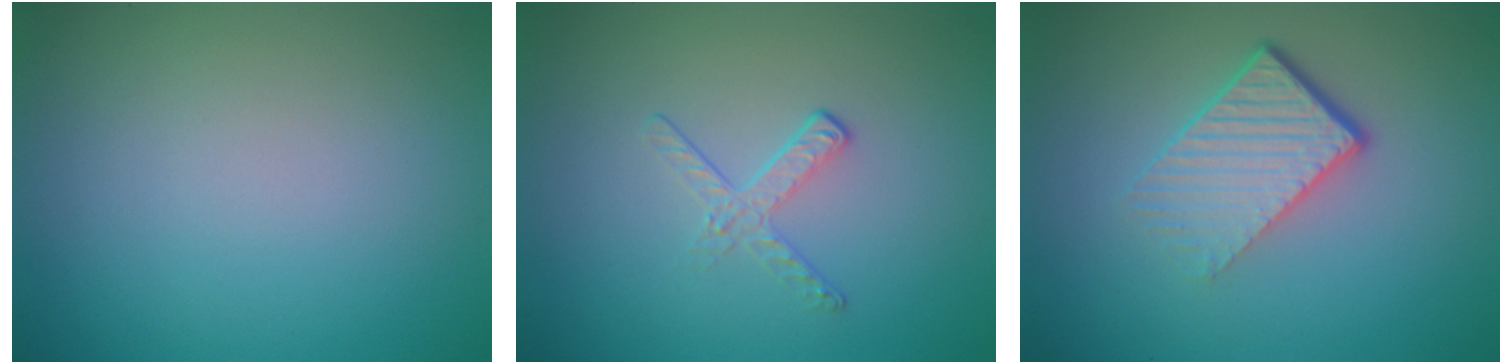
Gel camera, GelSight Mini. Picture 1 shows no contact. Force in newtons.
{"total": 1.7, "press": 0.7, "slide": 1.5}
{"total": 4.7, "press": 2.8, "slide": 3.8}